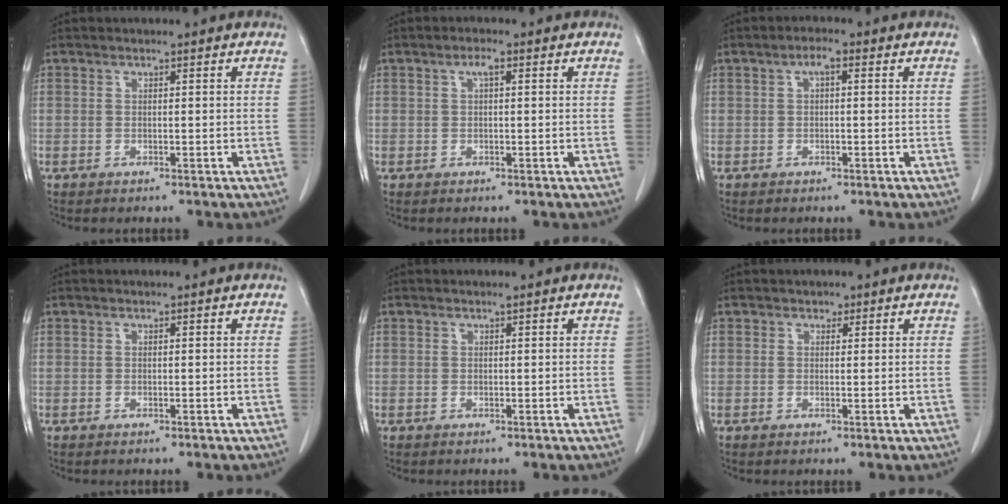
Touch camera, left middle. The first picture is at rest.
{"total": 1.4, "force": [0.5, 0.4, 1.2], "torque": [-0.020, 0.006, 0.006]}
{"total": 1.9, "force": [0.5, 0.6, 1.8], "torque": [-0.029, 0.005, 0.007]}
{"total": 0.0}
{"total": 0.0}
{"total": 0.9, "force": [0.6, 0.6, 0.2], "torque": [0.000, -0.001, 0.006]}